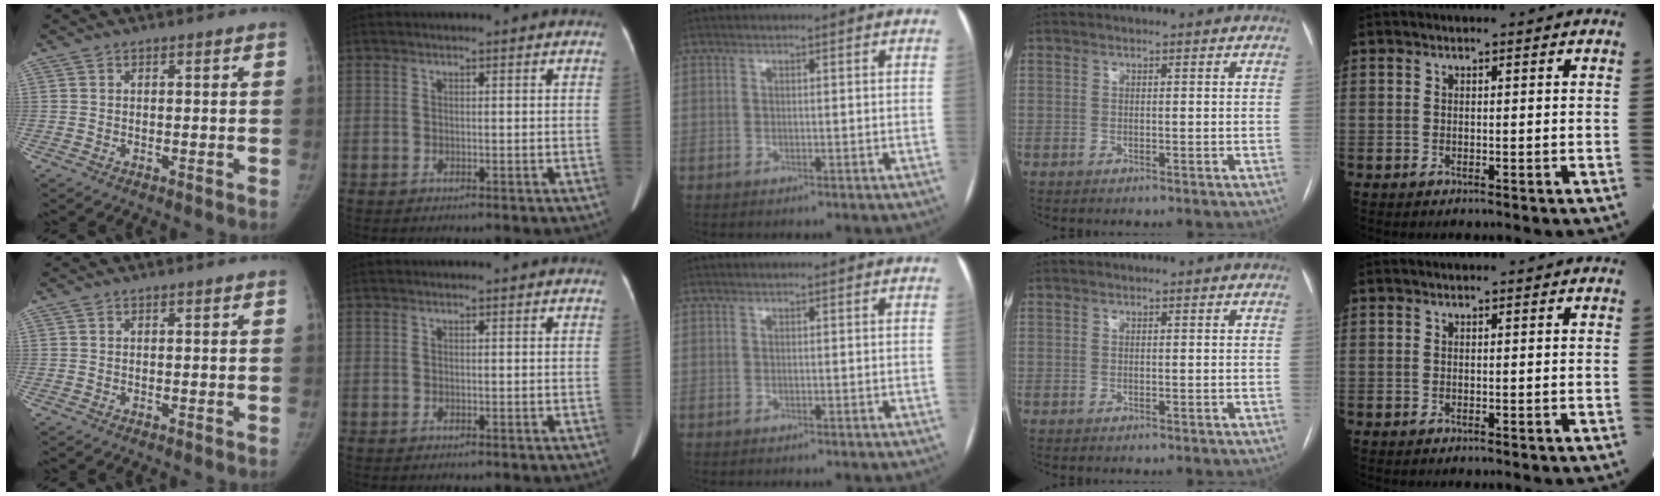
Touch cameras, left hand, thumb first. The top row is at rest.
{}